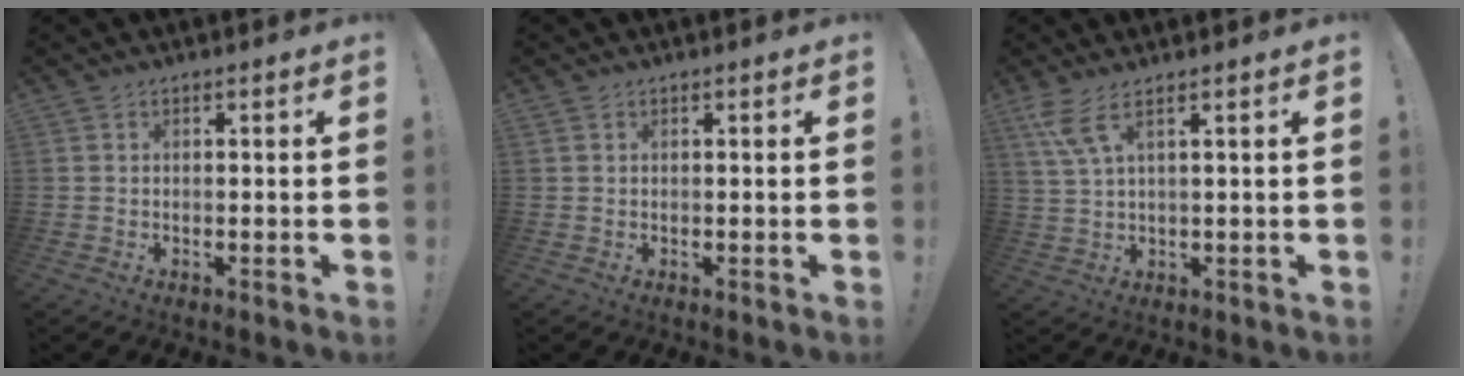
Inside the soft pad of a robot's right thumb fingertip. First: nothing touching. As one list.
[{"total": 0.0}, {"total": 5.6, "force": [2.9, 0.6, 4.7], "torque": [-0.099, -0.010, 0.055]}]